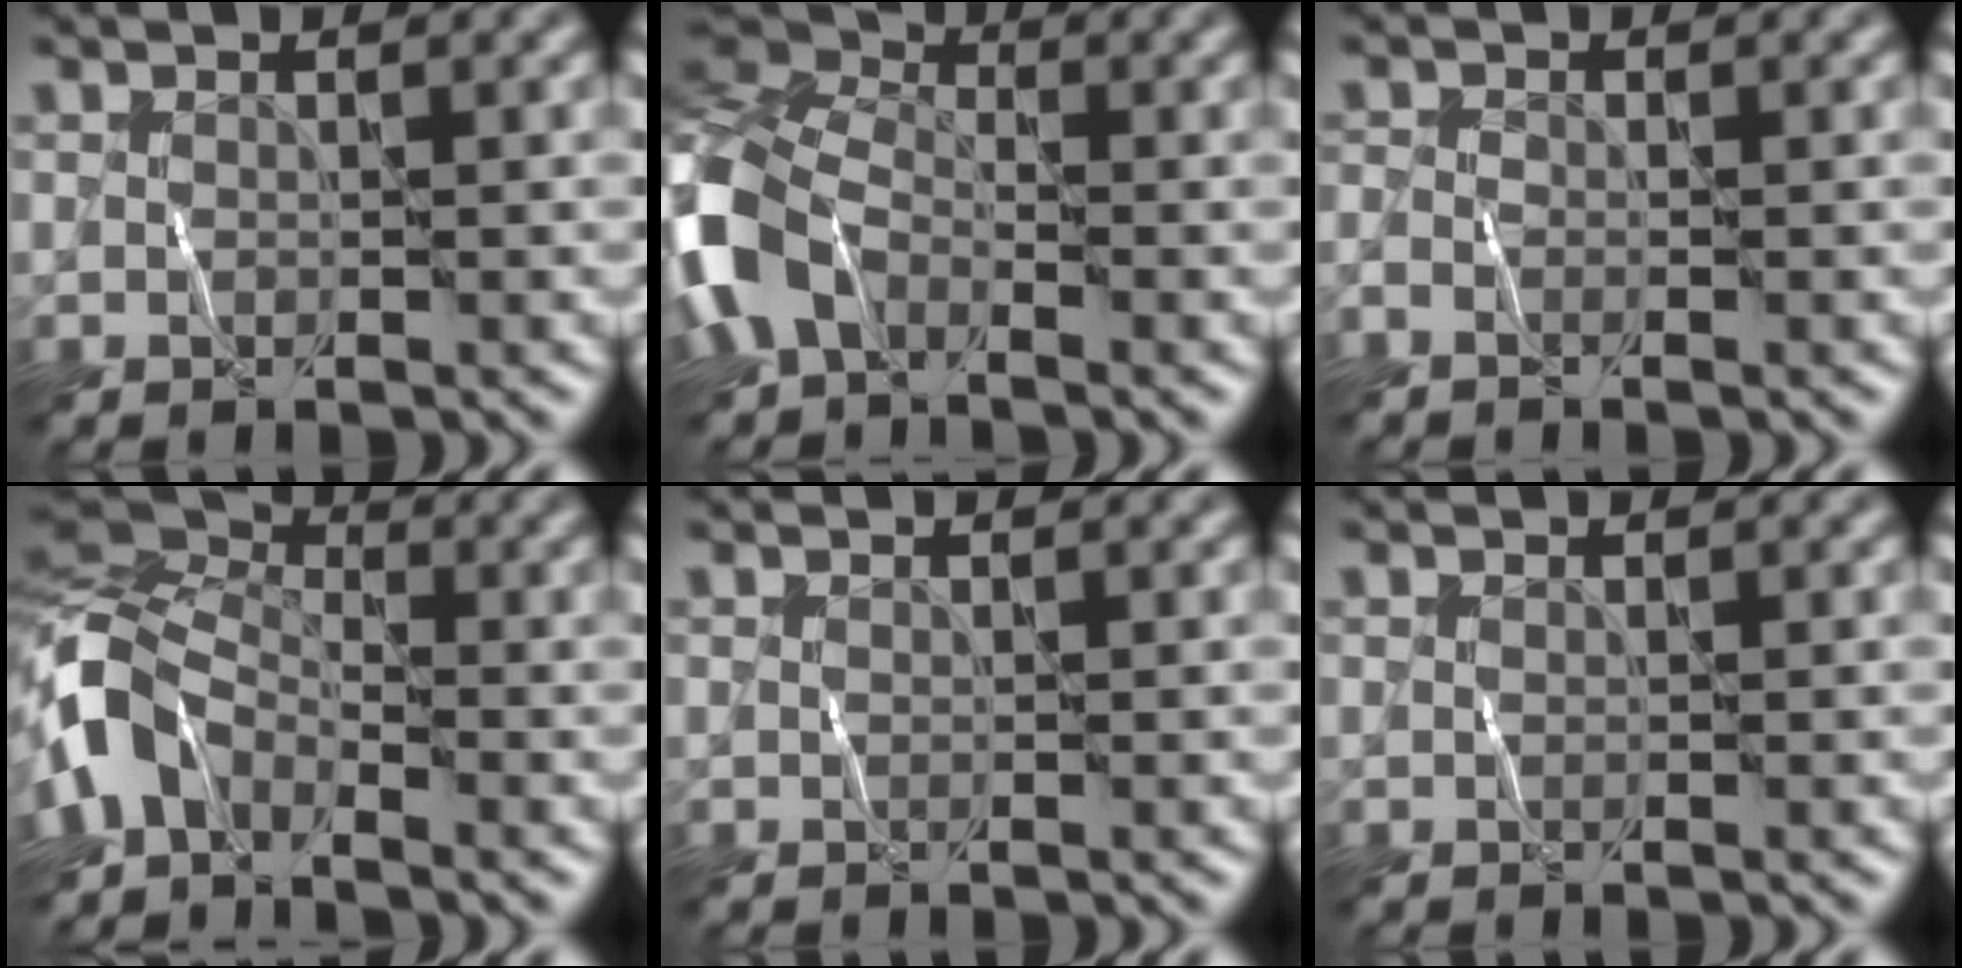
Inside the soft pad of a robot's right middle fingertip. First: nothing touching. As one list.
[{"total": 8.8, "force": [-3.6, 5.4, 5.9], "torque": [-0.139, -0.003, -0.095]}, {"total": 1.2, "force": [-1.1, 0.3, 0.3], "torque": [-0.010, -0.003, -0.029]}, {"total": 6.4, "force": [-2.7, 3.9, 4.3], "torque": [-0.092, 0.010, -0.081]}, {"total": 0.0}, {"total": 0.0}]